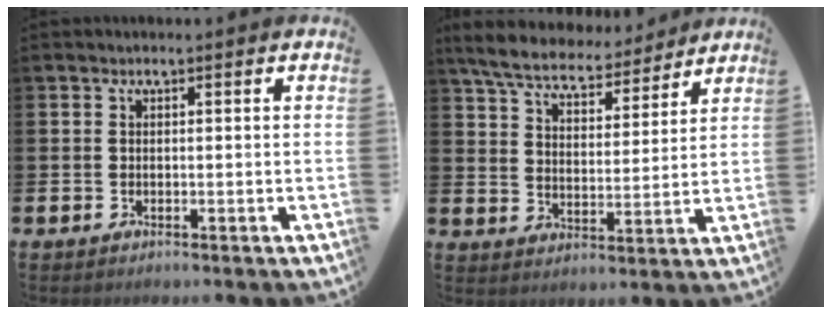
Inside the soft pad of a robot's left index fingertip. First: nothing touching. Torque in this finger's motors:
{"motor_torque": [1.06, -1.08, 0.52, 0.09]}